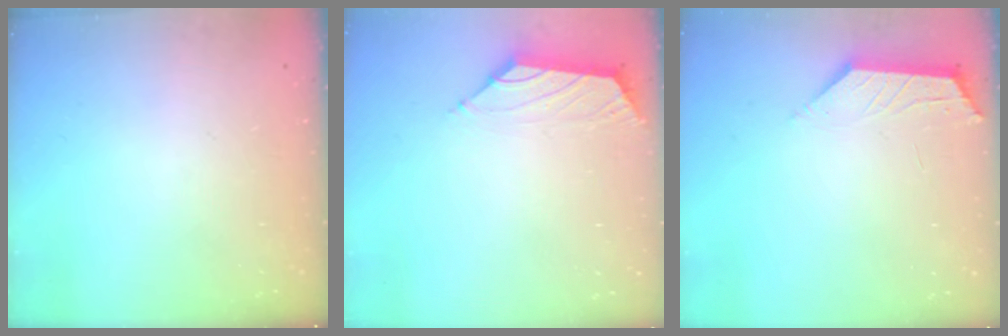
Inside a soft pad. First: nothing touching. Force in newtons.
{"total": 1.7, "press": 1.6, "slide": 0.6}
{"total": 1.8, "press": 1.8, "slide": 0.4}